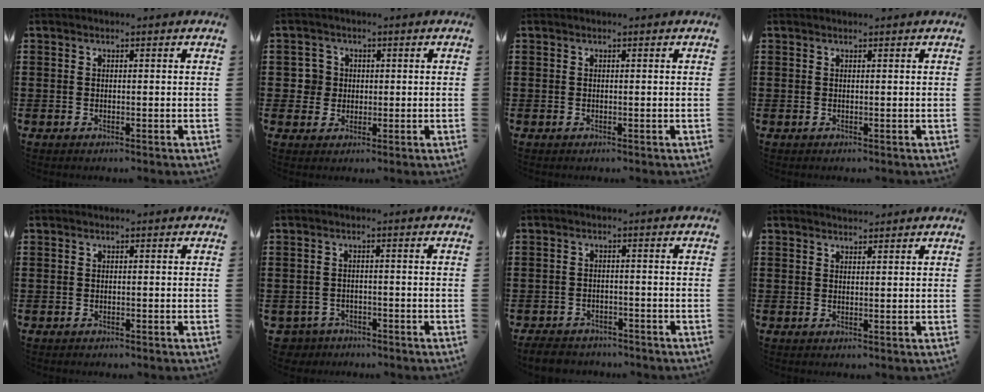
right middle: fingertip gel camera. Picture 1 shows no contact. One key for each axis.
{"total": 4.0, "fx": 0.2, "fy": 4.0, "fz": 0.8, "tx": -0.035, "ty": 0.012, "tz": 0.002}
{"total": 0.0}
{"total": 0.0}
{"total": 0.6, "fx": -0.5, "fy": 0.2, "fz": 0.0, "tx": -0.001, "ty": 0.000, "tz": -0.011}
{"total": 2.6, "fx": -2.4, "fy": 0.8, "fz": -0.2, "tx": -0.015, "ty": -0.006, "tz": -0.057}
{"total": 3.4, "fx": -3.3, "fy": 0.8, "fz": 0.3, "tx": -0.018, "ty": -0.003, "tz": -0.070}
{"total": 1.4, "fx": 1.4, "fy": 0.3, "fz": 0.1, "tx": -0.005, "ty": 0.001, "tz": 0.026}